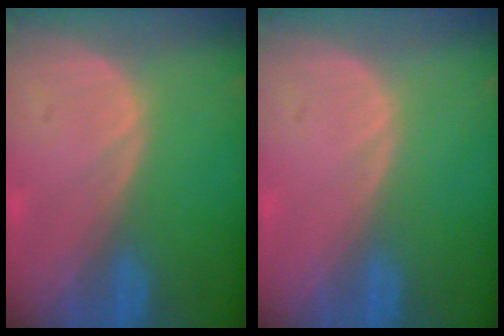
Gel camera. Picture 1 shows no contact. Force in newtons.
{"total": 0.0}